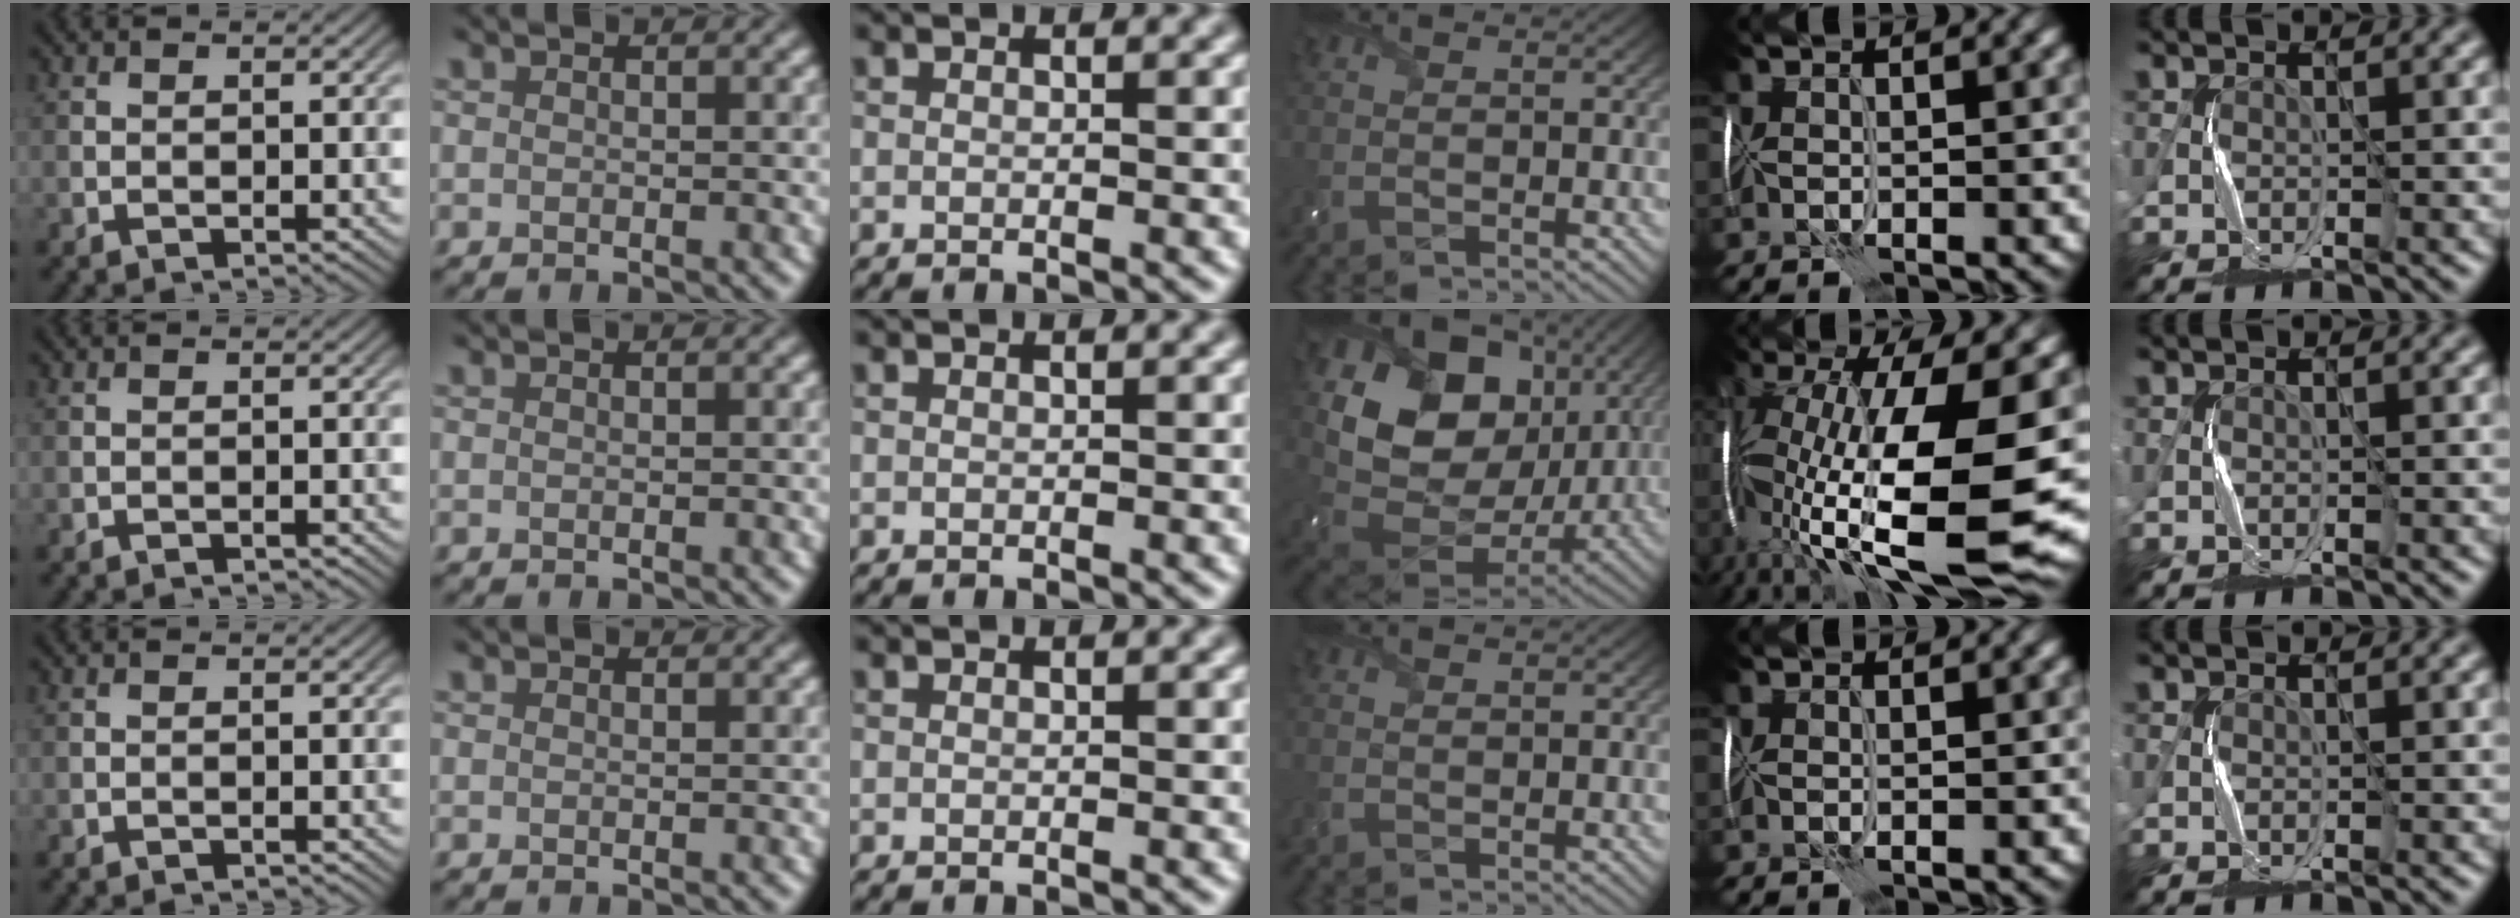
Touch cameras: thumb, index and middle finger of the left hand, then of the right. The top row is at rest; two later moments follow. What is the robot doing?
{"motion": "wrap", "object": "cellophane"}